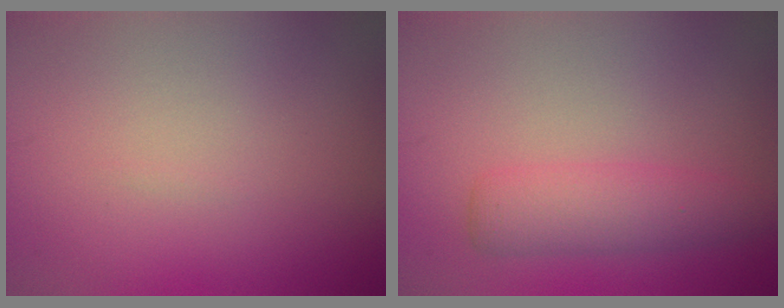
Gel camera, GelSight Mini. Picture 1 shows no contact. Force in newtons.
{"total": 3.4, "press": 3.4, "slide": 0.1}